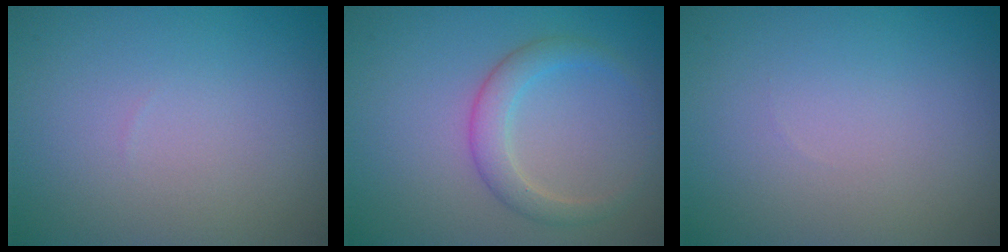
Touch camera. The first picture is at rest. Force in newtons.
{"total": 2.6, "press": 2.6, "slide": 0.1}
{"total": 0.0}